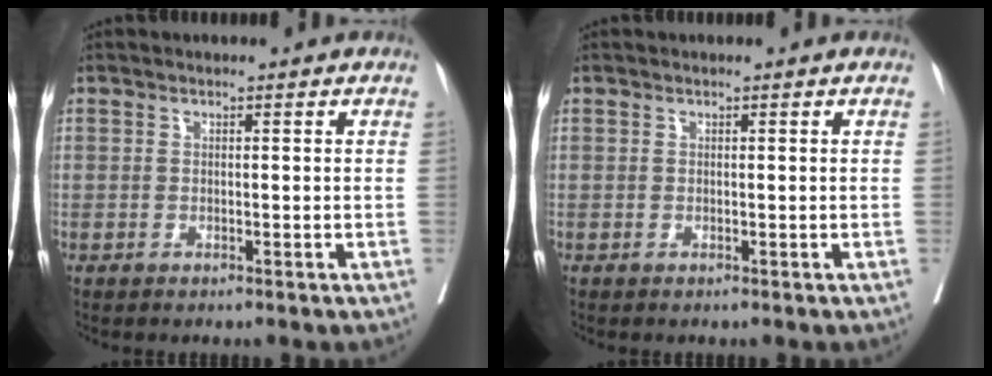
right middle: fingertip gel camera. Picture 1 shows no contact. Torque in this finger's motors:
{"motor_torque": [-0.07, 0.07, 0.00, 0.00]}